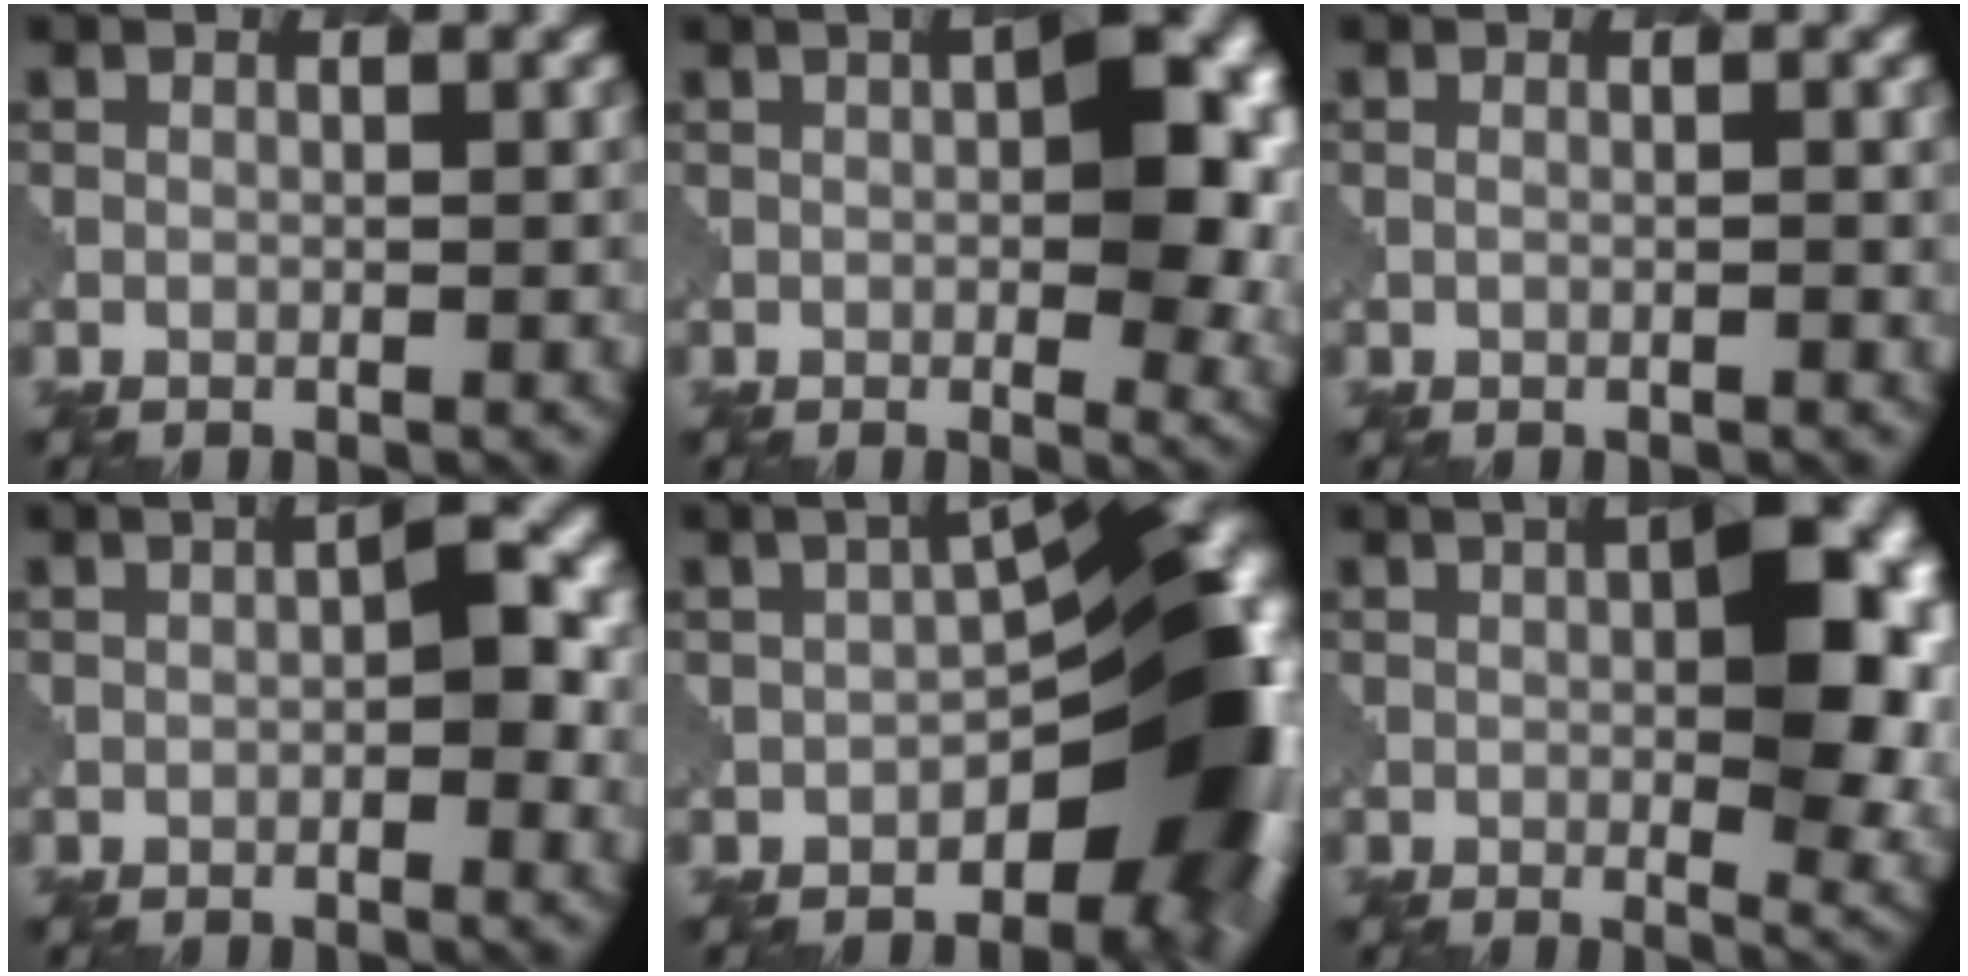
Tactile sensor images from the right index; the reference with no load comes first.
{"total": 7.1, "force": [1.1, 2.5, 6.6], "torque": [-0.078, 0.006, 0.000]}
{"total": 0.9, "force": [0.5, -0.6, -0.4], "torque": [0.006, 0.008, -0.007]}
{"total": 1.8, "force": [0.2, 0.1, 1.7], "torque": [-0.032, 0.011, -0.012]}
{"total": 10.7, "force": [-2.6, 5.3, 9.0], "torque": [-0.090, 0.000, -0.056]}
{"total": 9.0, "force": [1.8, 2.8, 8.3], "torque": [-0.102, 0.002, 0.016]}